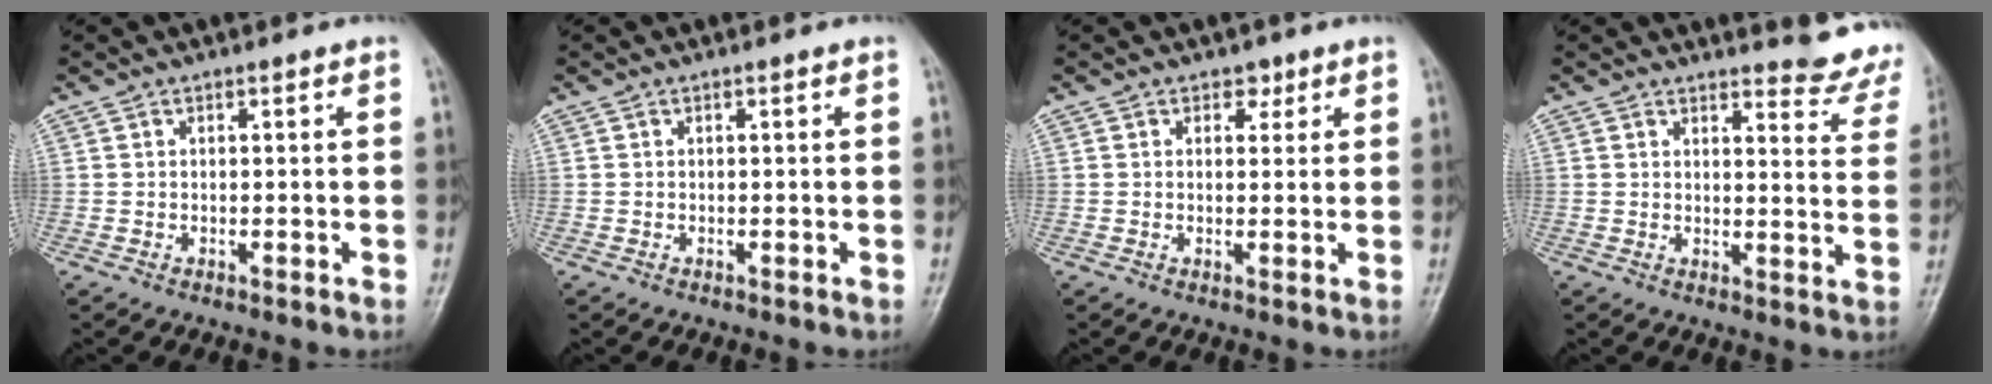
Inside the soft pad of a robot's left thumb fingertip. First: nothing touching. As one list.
[{"total": 0.0}, {"total": 2.3, "force": [1.3, 1.7, 0.7], "torque": [0.012, -0.005, 0.013]}, {"total": 11.1, "force": [10.8, 2.4, 1.7], "torque": [0.018, -0.101, 0.100]}]